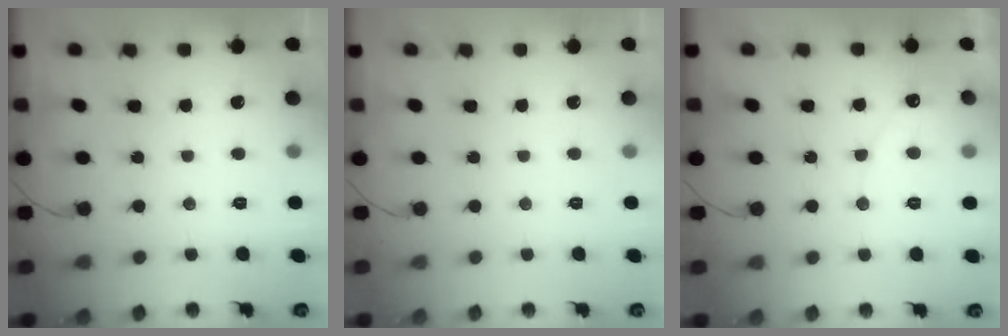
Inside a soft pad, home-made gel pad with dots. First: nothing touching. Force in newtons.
{"total": 0.0}
{"total": 4.2, "press": 4.2, "slide": 0.2}